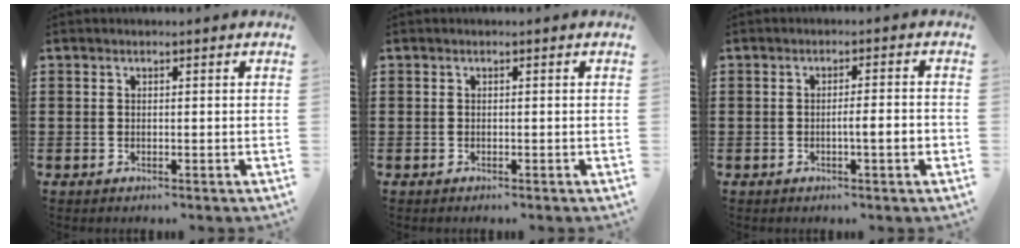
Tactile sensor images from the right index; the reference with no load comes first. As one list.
[{"total": 0.0}, {"total": 3.4, "force": [-0.9, 0.0, 3.3], "torque": [-0.055, -0.005, -0.018]}]